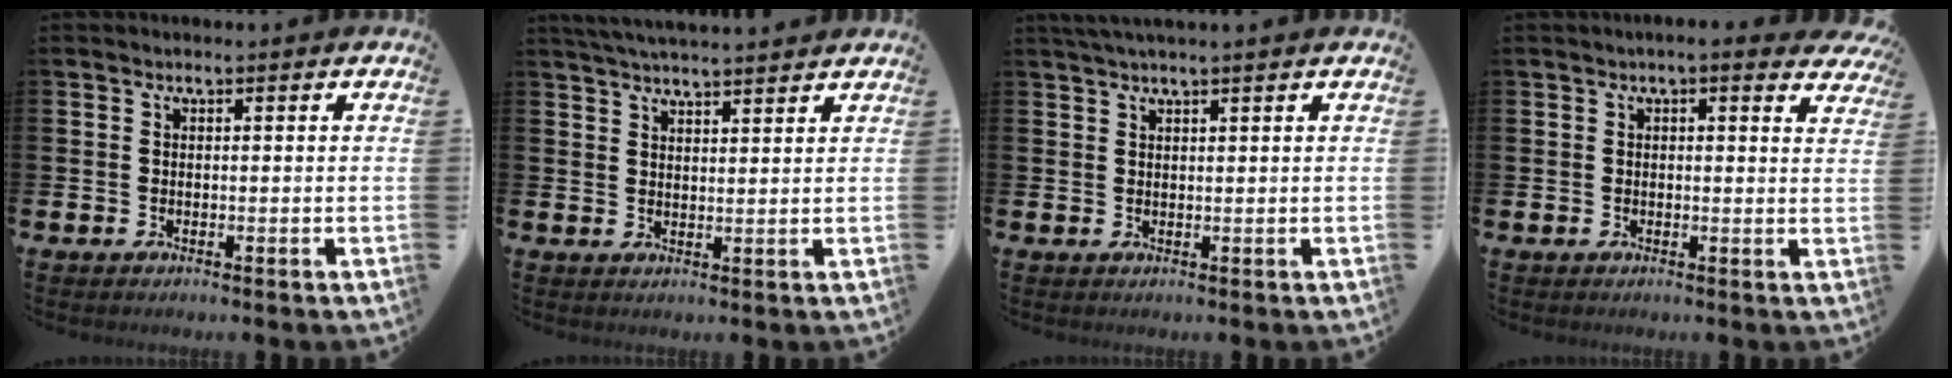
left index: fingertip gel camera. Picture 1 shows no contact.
{"total": 4.1, "force": [4.0, -0.1, 0.7], "torque": [-0.023, -0.014, 0.073]}
{"total": 1.7, "force": [1.5, -0.3, 0.8], "torque": [-0.023, 0.003, 0.029]}
{"total": 1.9, "force": [1.8, 0.1, 0.7], "torque": [-0.006, -0.009, 0.029]}